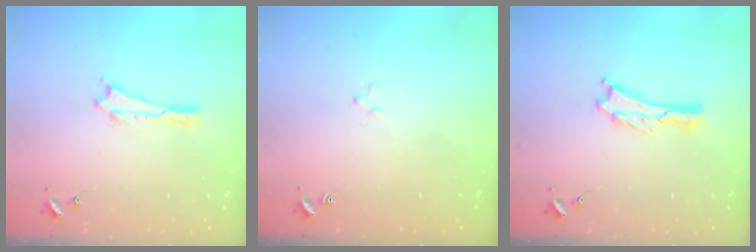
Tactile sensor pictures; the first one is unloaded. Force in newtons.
{"total": 1.5, "press": 1.5, "slide": 0.2}
{"total": 0.0}